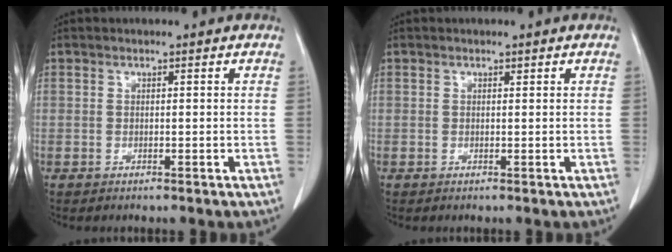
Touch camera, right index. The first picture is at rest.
{"total": 0.0}